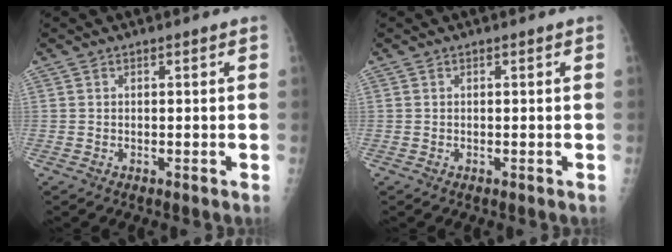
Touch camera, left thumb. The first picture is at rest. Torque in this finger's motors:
{"motor_torque": [-0.04, -0.01, -0.06, 0.01, 0.00]}